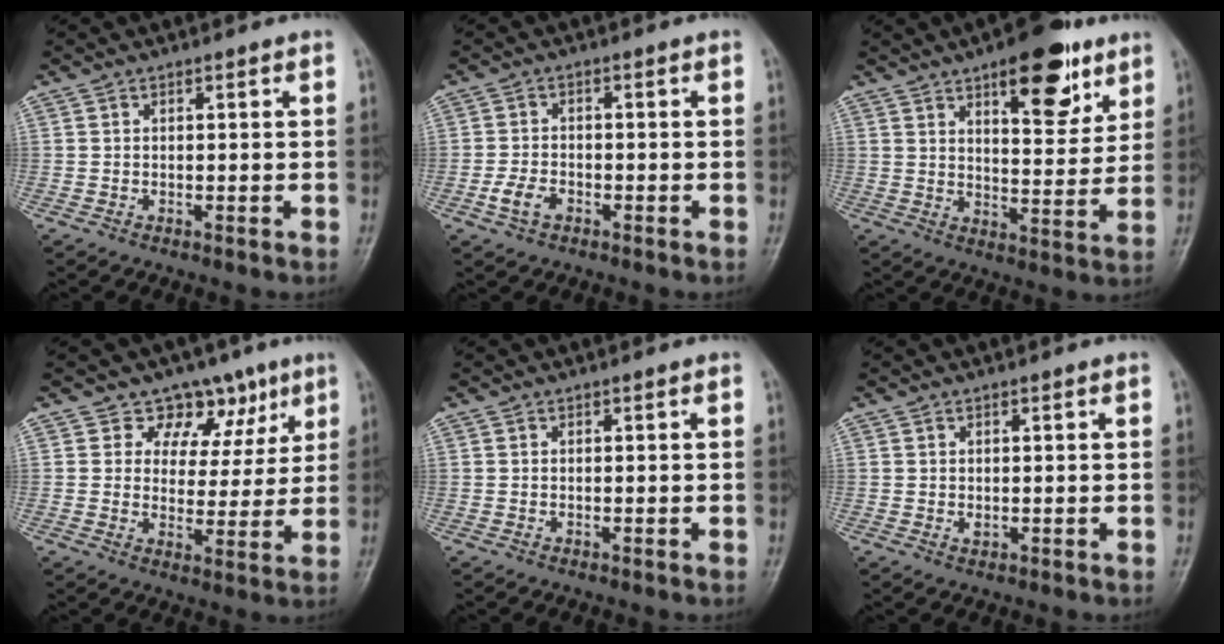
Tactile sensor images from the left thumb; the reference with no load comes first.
{"total": 3.9, "force": [-1.9, 2.5, 2.4], "torque": [-0.047, 0.012, -0.036]}
{"total": 14.6, "force": [8.3, 6.0, 10.4], "torque": [-0.105, -0.040, 0.119]}
{"total": 9.3, "force": [5.7, 6.9, 2.5], "torque": [0.016, -0.018, 0.079]}
{"total": 0.0}
{"total": 1.4, "force": [0.2, 0.8, 1.0], "torque": [-0.013, -0.003, 0.007]}